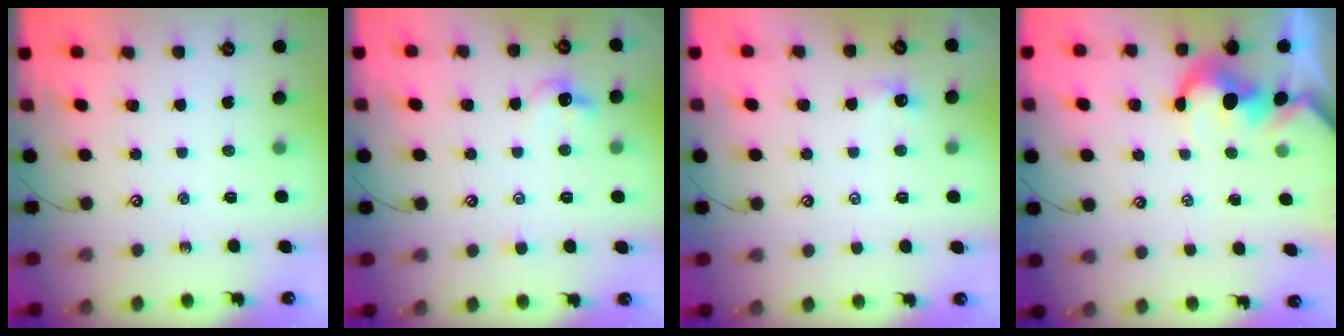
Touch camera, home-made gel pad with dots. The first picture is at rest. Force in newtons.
{"total": 1.2, "press": 1.0, "slide": 0.6}
{"total": 0.8, "press": 0.7, "slide": 0.5}
{"total": 1.2, "press": 0.9, "slide": 0.8}